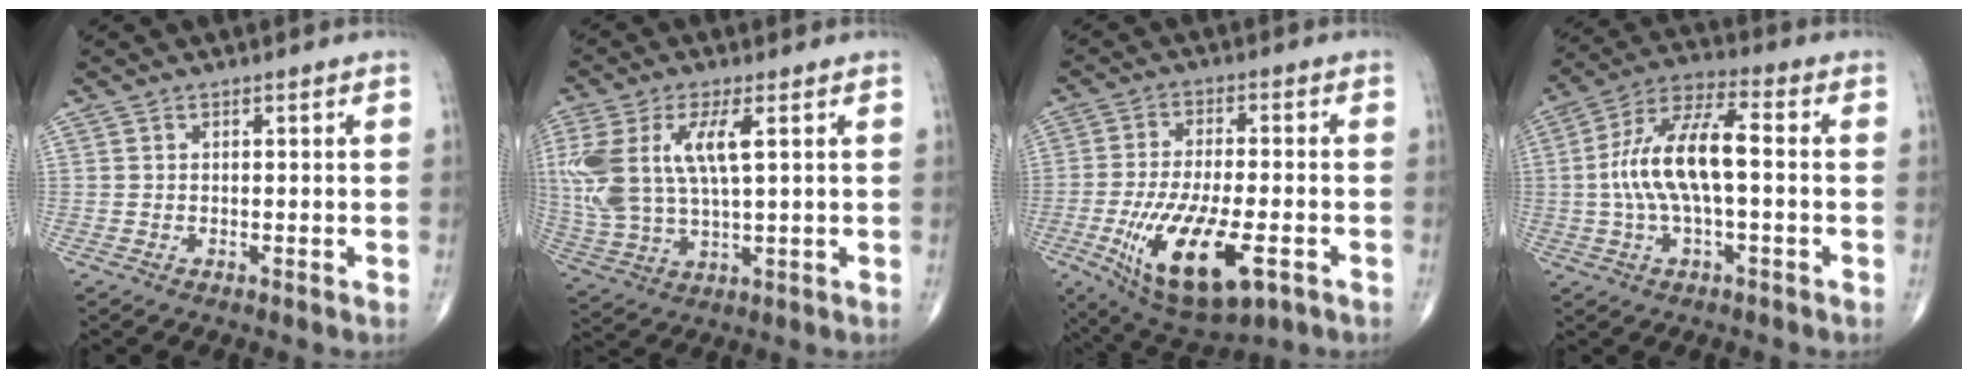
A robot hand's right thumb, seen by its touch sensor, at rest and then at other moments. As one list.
[{"total": 15.4, "force": [3.7, 6.4, 13.5], "torque": [-0.310, -0.002, 0.078]}, {"total": 17.4, "force": [-6.2, 6.6, 14.8], "torque": [-0.277, -0.002, -0.089]}, {"total": 13.6, "force": [-0.4, 5.0, 12.6], "torque": [-0.259, 0.040, -0.013]}]